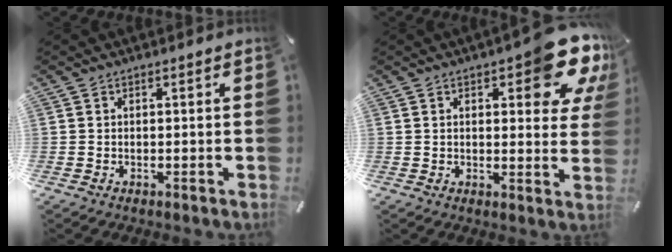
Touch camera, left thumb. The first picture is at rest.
{"total": 13.9, "force": [7.8, 5.0, 10.4], "torque": [-0.128, -0.054, 0.129]}